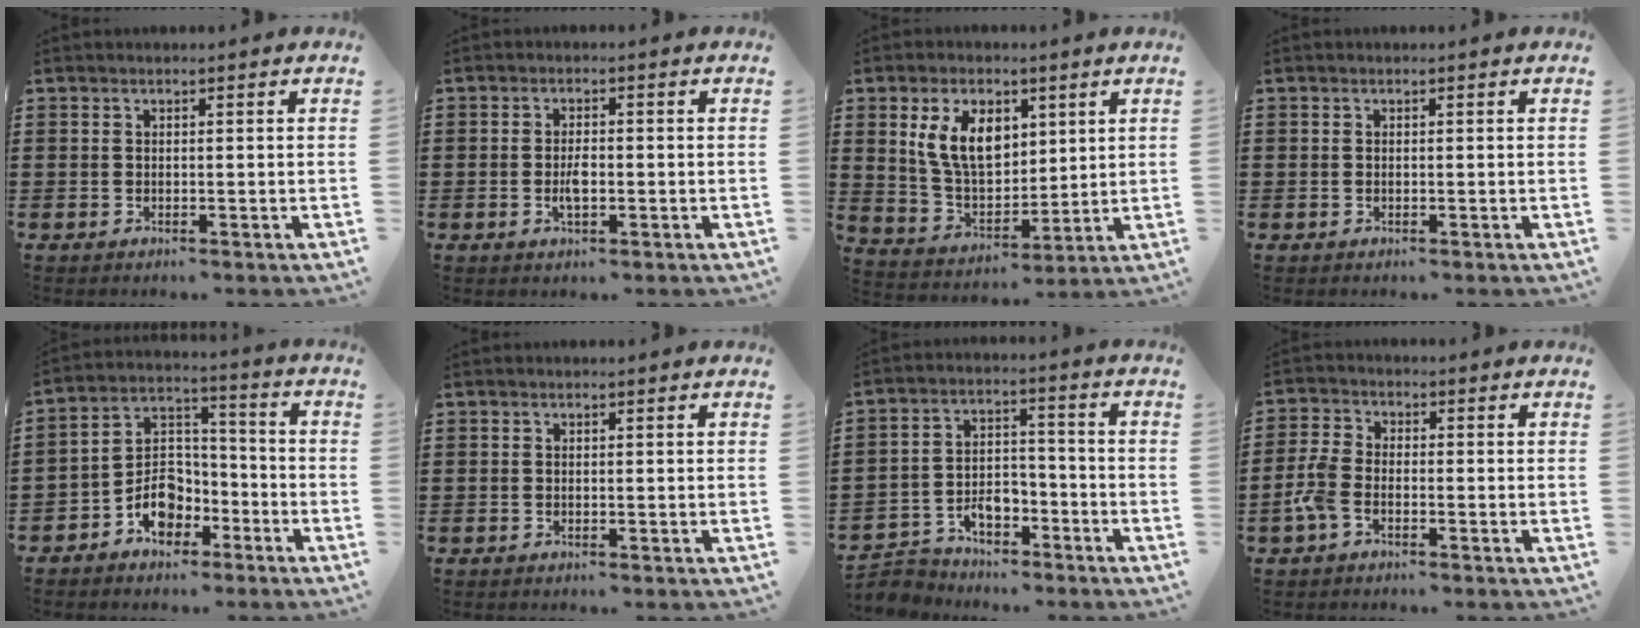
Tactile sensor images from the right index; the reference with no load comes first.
{"total": 2.8, "force": [-0.6, 1.1, 2.5], "torque": [-0.054, 0.000, -0.013]}
{"total": 9.3, "force": [3.2, 5.9, 6.4], "torque": [-0.159, 0.013, 0.056]}
{"total": 0.0}
{"total": 7.4, "force": [-4.5, 5.1, 2.9], "torque": [-0.067, 0.019, -0.087]}
{"total": 0.0}
{"total": 4.6, "force": [-3.8, 2.4, 1.2], "torque": [-0.033, 0.008, -0.077]}
{"total": 4.4, "force": [-2.2, 2.1, 3.2], "torque": [-0.089, -0.002, -0.050]}